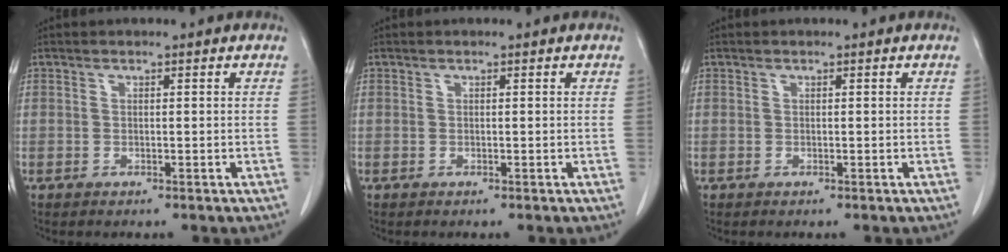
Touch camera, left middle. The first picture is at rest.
{"total": 0.0}
{"total": 0.0}